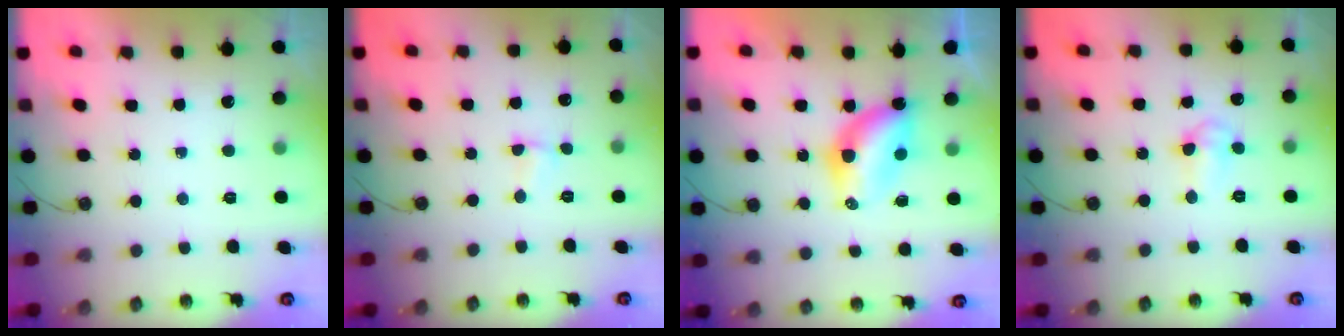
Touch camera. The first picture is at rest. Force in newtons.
{"total": 1.3, "press": 1.2, "slide": 0.4}
{"total": 6.5, "press": 6.5, "slide": 0.2}
{"total": 5.1, "press": 4.9, "slide": 1.0}